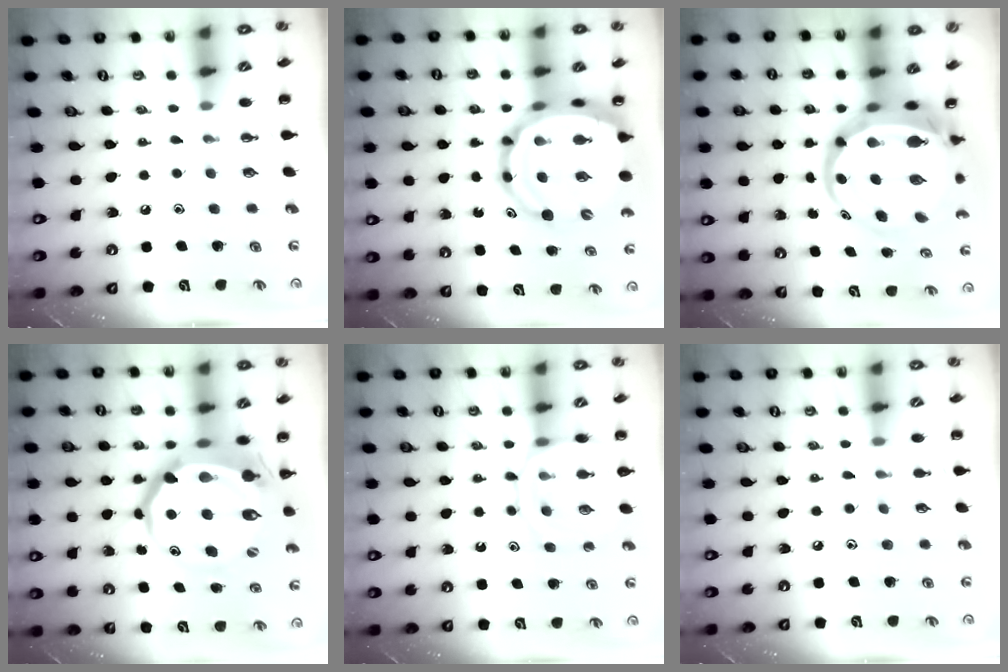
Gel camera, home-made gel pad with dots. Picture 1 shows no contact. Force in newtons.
{"total": 19.6, "press": 19.0, "slide": 5.0}
{"total": 11.8, "press": 11.4, "slide": 3.3}
{"total": 13.9, "press": 13.5, "slide": 3.3}
{"total": 13.0, "press": 12.9, "slide": 1.5}
{"total": 4.2, "press": 3.9, "slide": 1.5}